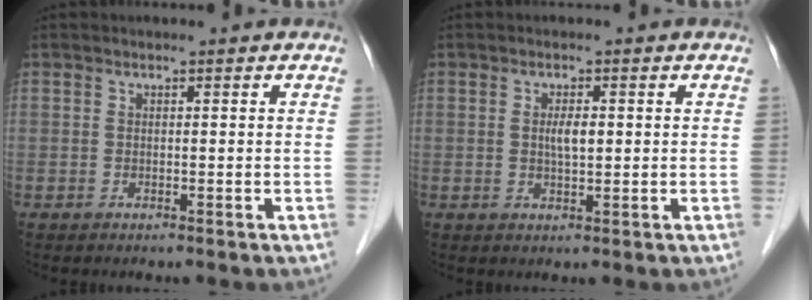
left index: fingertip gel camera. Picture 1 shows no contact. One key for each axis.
{"total": 2.3, "fx": 0.3, "fy": 0.6, "fz": 2.2, "tx": -0.040, "ty": 0.000, "tz": 0.005}